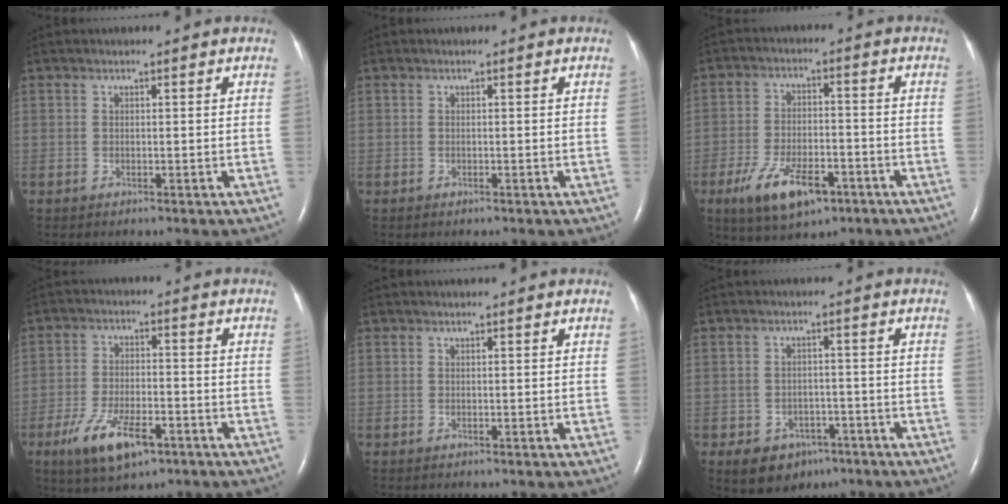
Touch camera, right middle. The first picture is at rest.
{"total": 0.0}
{"total": 10.2, "force": [-5.6, 4.3, 7.4], "torque": [-0.146, -0.007, -0.091]}
{"total": 9.6, "force": [-5.2, 3.5, 7.3], "torque": [-0.147, -0.011, -0.086]}
{"total": 0.0}
{"total": 6.8, "force": [-4.0, 4.9, 2.3], "torque": [-0.034, 0.009, -0.050]}